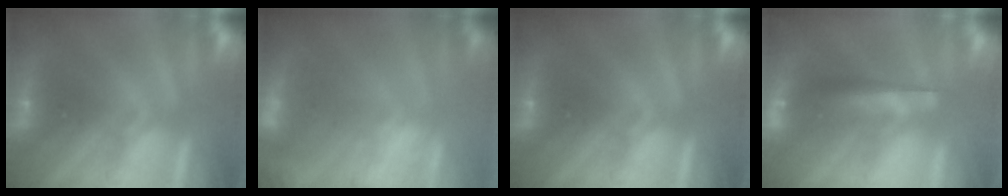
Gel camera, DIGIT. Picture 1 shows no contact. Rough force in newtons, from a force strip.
{"total": 4.8}
{"total": 0.0}
{"total": 6.9}